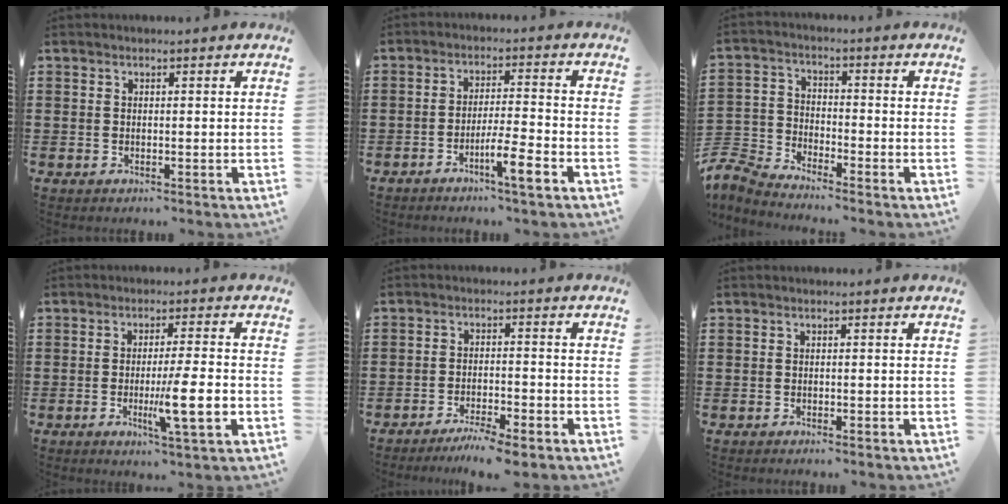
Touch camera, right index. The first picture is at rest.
{"total": 6.0, "force": [-3.7, 0.4, 4.7], "torque": [-0.083, -0.002, -0.067]}
{"total": 4.6, "force": [-4.5, 0.5, 0.7], "torque": [-0.046, -0.012, -0.101]}
{"total": 8.4, "force": [-2.1, 0.7, 8.1], "torque": [-0.136, -0.011, -0.035]}
{"total": 4.0, "force": [-3.7, -0.1, 1.6], "torque": [-0.035, -0.004, -0.074]}
{"total": 0.6, "force": [-0.6, 0.0, 0.2], "torque": [-0.006, -0.002, -0.011]}